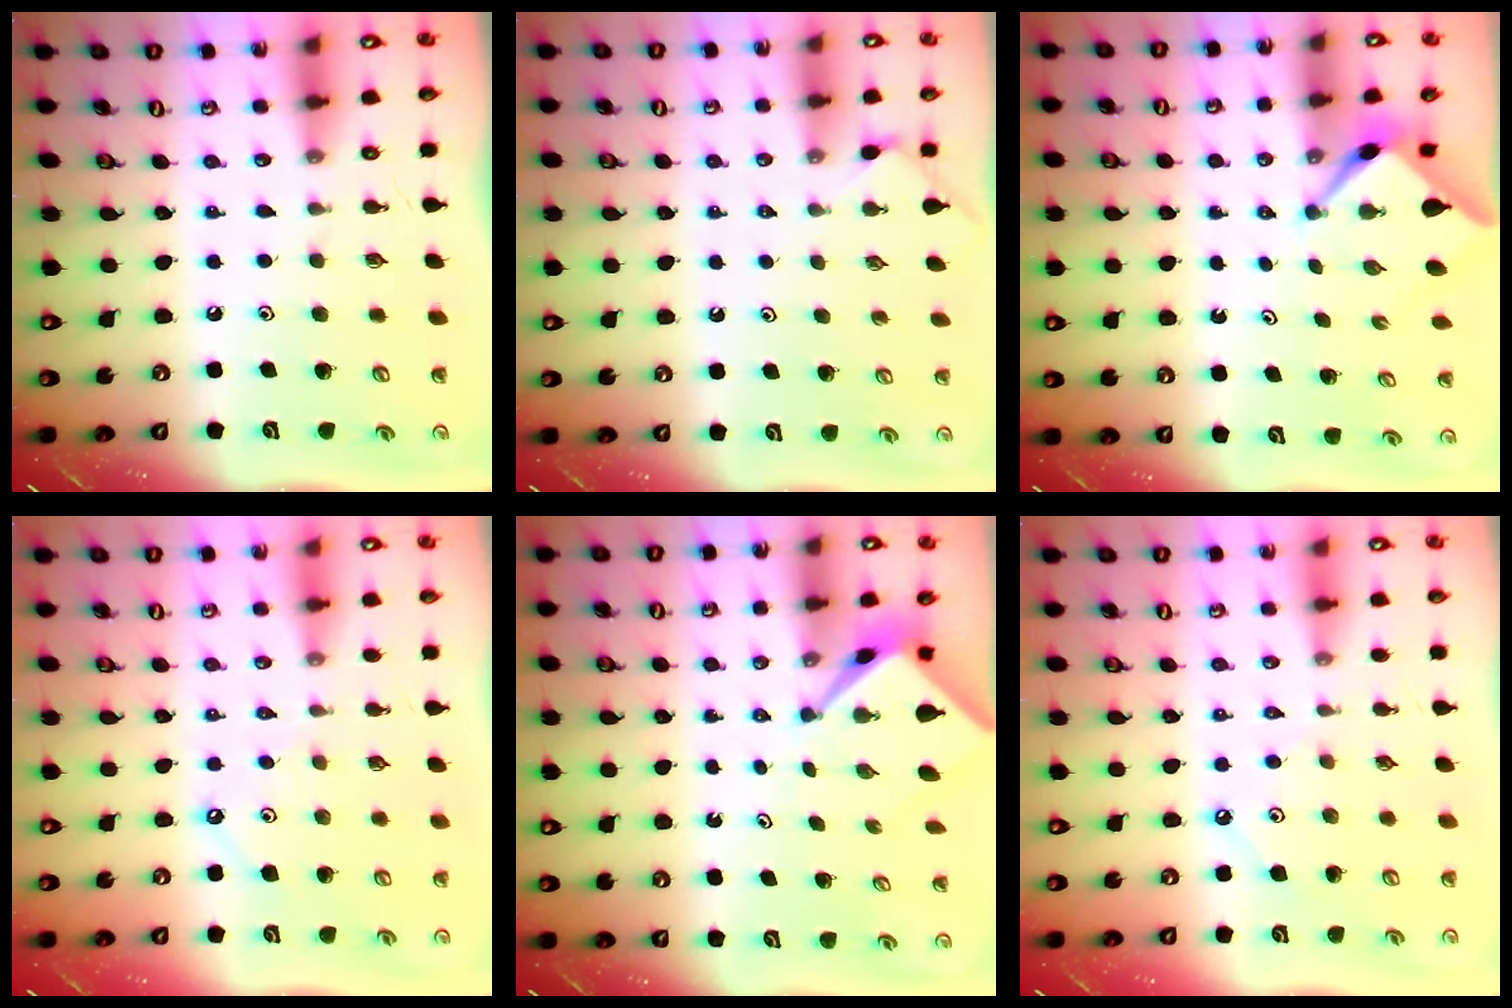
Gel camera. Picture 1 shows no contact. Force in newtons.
{"total": 2.1, "press": 2.1, "slide": 0.4}
{"total": 2.6, "press": 2.5, "slide": 0.3}
{"total": 2.5, "press": 2.5, "slide": 0.4}
{"total": 2.4, "press": 2.4, "slide": 0.3}
{"total": 2.7, "press": 2.7, "slide": 0.2}